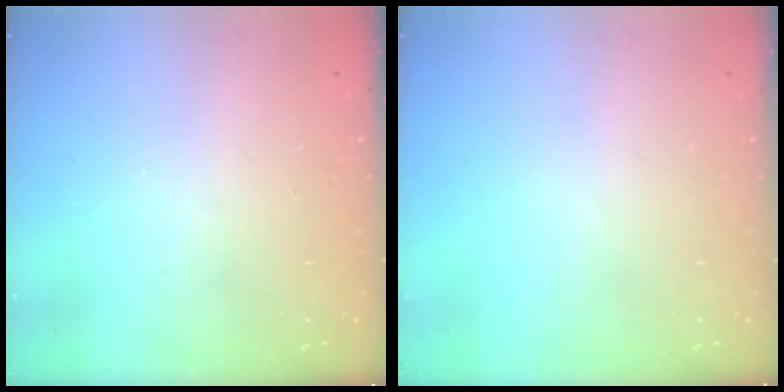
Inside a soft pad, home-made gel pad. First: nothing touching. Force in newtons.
{"total": 0.0}